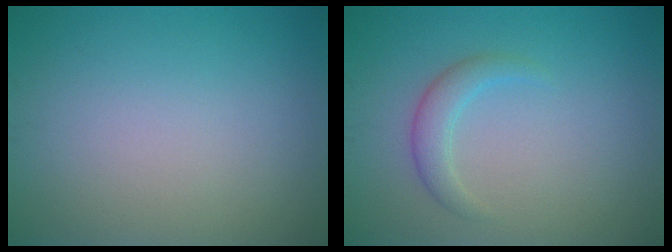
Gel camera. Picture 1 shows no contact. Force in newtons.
{"total": 2.0, "press": 2.0, "slide": 0.1}